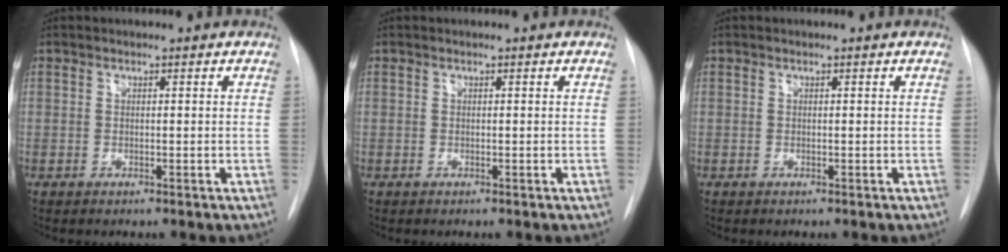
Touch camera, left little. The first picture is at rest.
{"total": 0.0}
{"total": 0.0}